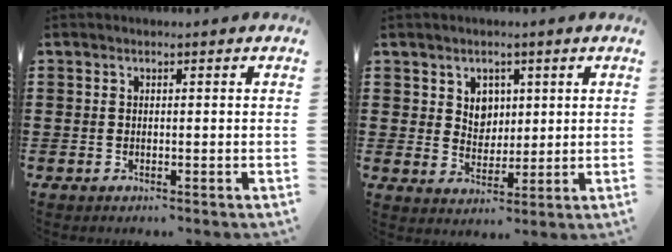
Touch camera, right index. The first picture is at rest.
{"total": 3.9, "force": [1.8, 3.3, 1.0], "torque": [-0.028, 0.008, 0.031]}